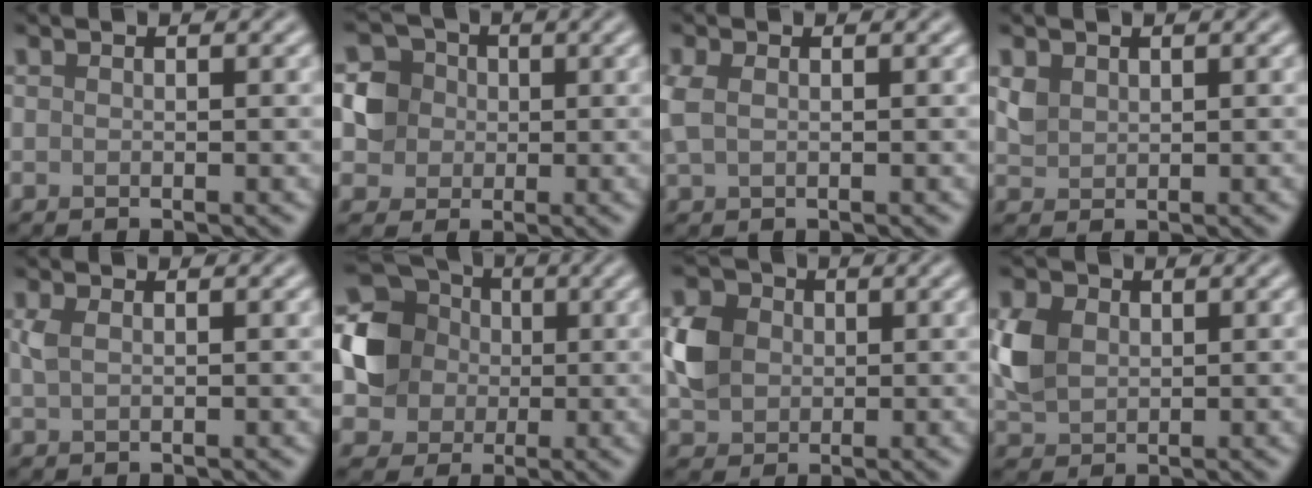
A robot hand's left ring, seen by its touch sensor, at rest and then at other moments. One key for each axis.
{"total": 4.1, "fx": 0.6, "fy": 3.9, "fz": 1.2, "tx": -0.016, "ty": 0.014, "tz": 0.011}
{"total": 2.0, "fx": 0.3, "fy": 1.2, "fz": 1.5, "tx": -0.040, "ty": 0.002, "tz": 0.007}
{"total": 1.5, "fx": 0.8, "fy": 1.1, "fz": 0.5, "tx": -0.013, "ty": 0.001, "tz": 0.021}
{"total": 1.3, "fx": 0.4, "fy": 0.7, "fz": 1.0, "tx": -0.026, "ty": 0.000, "tz": 0.009}
{"total": 8.2, "fx": 0.7, "fy": 7.3, "fz": 3.5, "tx": -0.069, "ty": 0.016, "tz": -0.009}
{"total": 4.0, "fx": 0.3, "fy": 3.5, "fz": 1.9, "tx": -0.040, "ty": 0.003, "tz": 0.004}
{"total": 4.2, "fx": 0.8, "fy": 3.3, "fz": 2.4, "tx": -0.064, "ty": 0.003, "tz": 0.015}